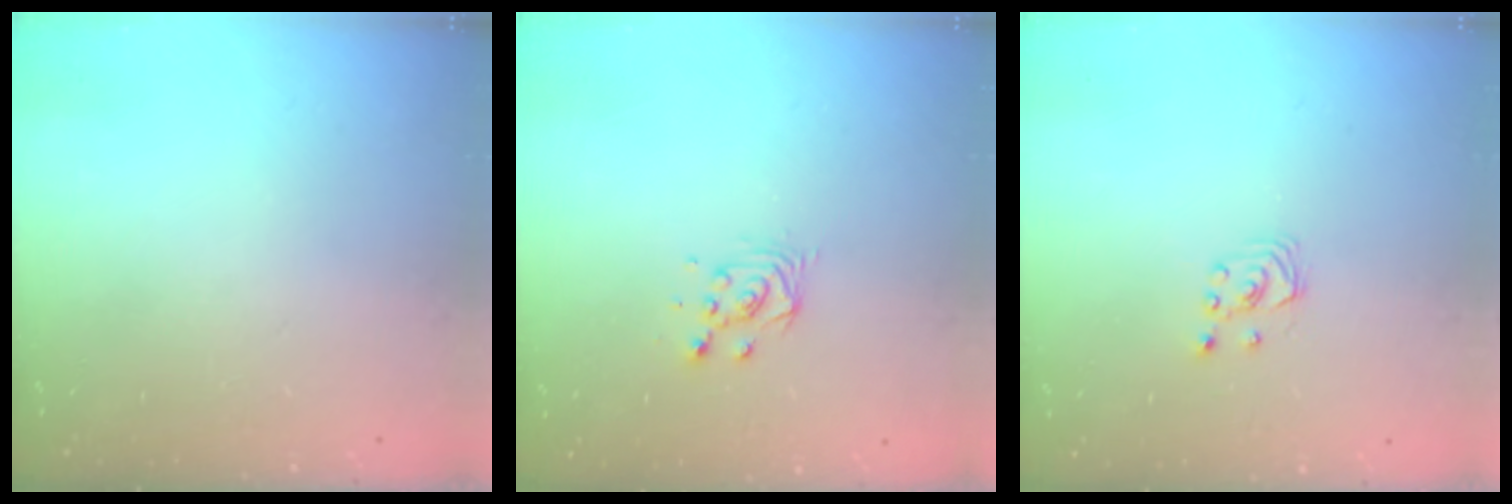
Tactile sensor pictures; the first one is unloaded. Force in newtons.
{"total": 4.0, "press": 4.0, "slide": 0.2}
{"total": 1.9, "press": 1.9, "slide": 0.2}